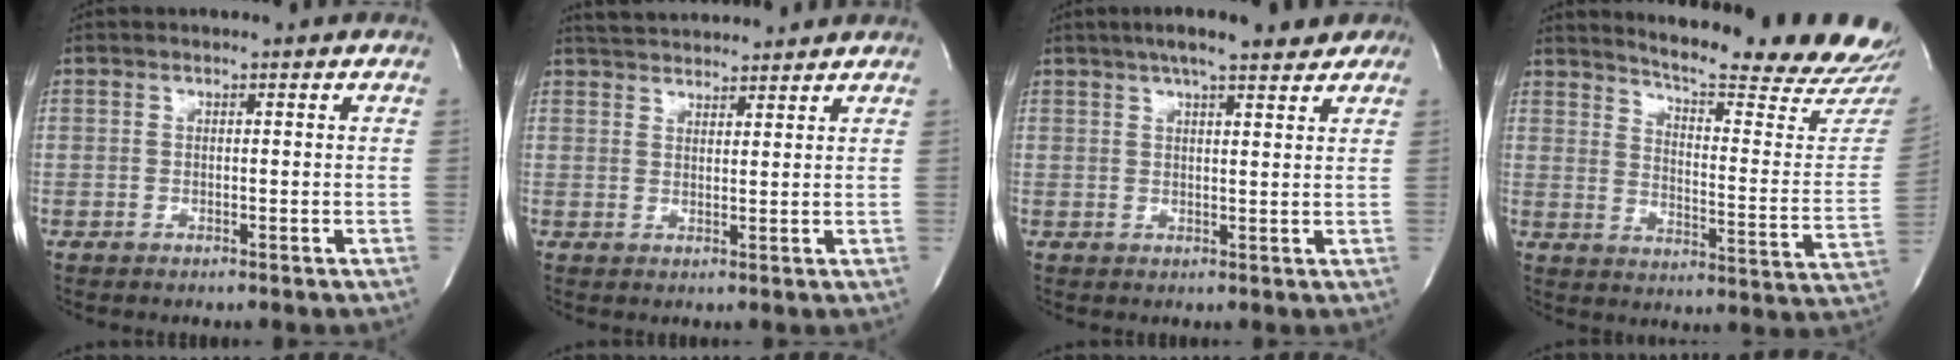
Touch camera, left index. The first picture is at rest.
{"total": 8.6, "force": [8.2, 1.3, 2.2], "torque": [-0.043, 0.028, 0.124]}
{"total": 9.6, "force": [7.4, 2.0, 5.7], "torque": [-0.082, 0.023, 0.096]}
{"total": 23.9, "force": [22.2, 0.6, 8.8], "torque": [-0.133, -0.122, 0.270]}